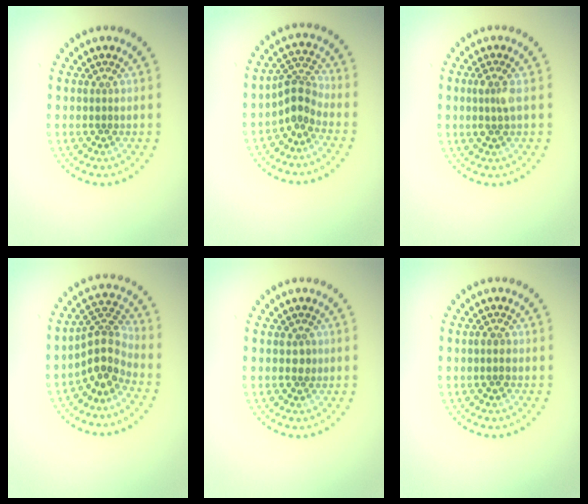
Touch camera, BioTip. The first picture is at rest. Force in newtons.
{"total": 2.6, "press": 1.8, "slide": 1.8}
{"total": 1.6, "press": 1.4, "slide": 0.9}
{"total": 3.7, "press": 2.8, "slide": 2.5}
{"total": 0.8, "press": 0.7, "slide": 0.2}
{"total": 1.1, "press": 1.1, "slide": 0.3}